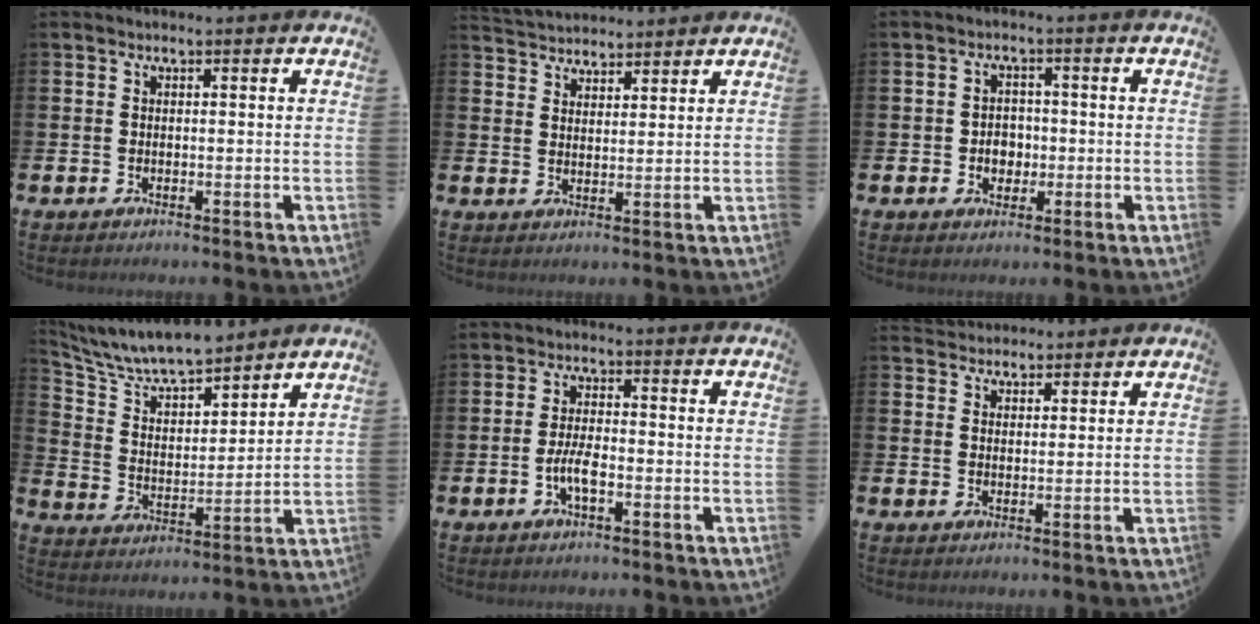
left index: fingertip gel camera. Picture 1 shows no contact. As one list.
[{"total": 3.8, "force": [3.6, 0.9, -0.5], "torque": [-0.010, -0.013, 0.068]}, {"total": 2.8, "force": [-0.5, 2.5, 1.3], "torque": [-0.013, 0.000, -0.018]}, {"total": 8.2, "force": [7.7, 1.4, 2.3], "torque": [-0.085, -0.048, 0.137]}, {"total": 3.6, "force": [-1.2, 1.3, 3.1], "torque": [-0.074, 0.003, -0.026]}, {"total": 3.0, "force": [2.9, 0.9, -0.3], "torque": [-0.001, -0.009, 0.054]}]